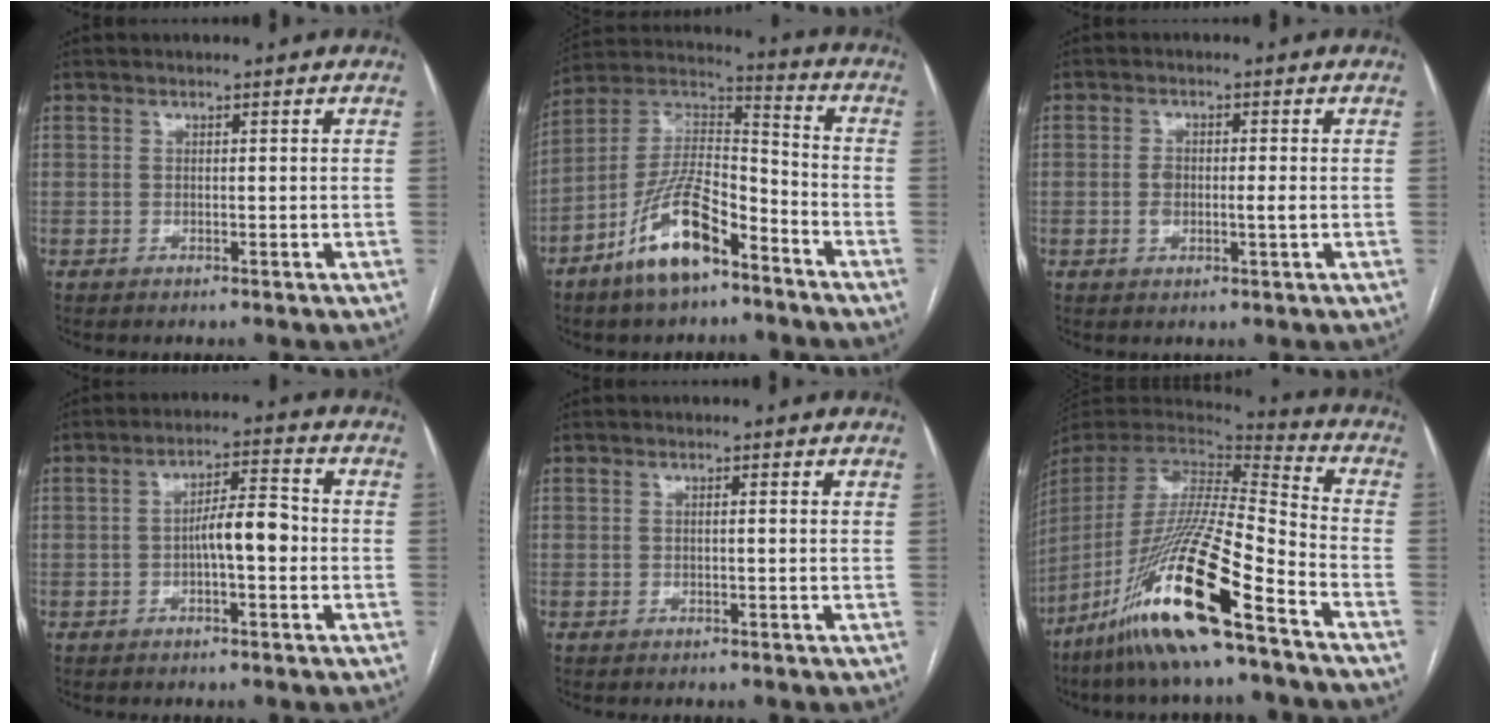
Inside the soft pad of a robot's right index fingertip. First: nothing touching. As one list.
[{"total": 14.5, "force": [-8.8, 4.6, 10.5], "torque": [-0.210, 0.010, -0.161]}, {"total": 3.3, "force": [-0.3, 1.4, 3.0], "torque": [-0.062, 0.006, -0.003]}, {"total": 6.1, "force": [-1.0, 1.4, 5.8], "torque": [-0.097, 0.019, -0.016]}, {"total": 0.7, "force": [0.2, 0.0, 0.7], "torque": [-0.012, 0.002, 0.001]}, {"total": 23.4, "force": [-14.4, 1.0, 18.4], "torque": [-0.381, -0.054, -0.277]}]